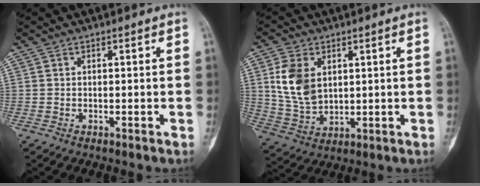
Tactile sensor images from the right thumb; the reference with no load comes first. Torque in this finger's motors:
{"motor_torque": [0.76, 1.53, 1.41, 0.25, 0.29]}